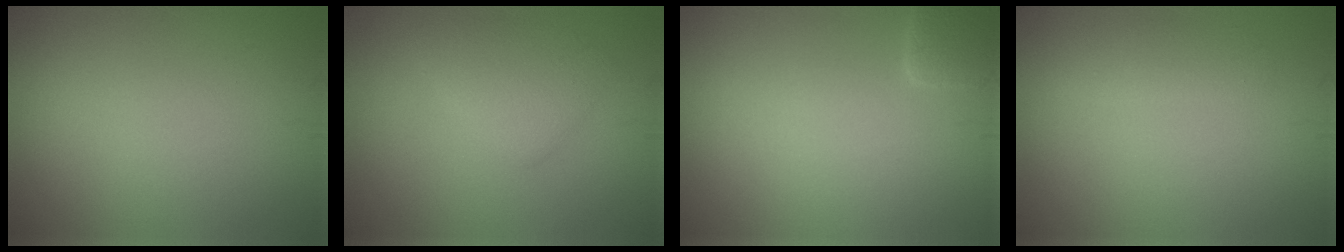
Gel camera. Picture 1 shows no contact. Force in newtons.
{"total": 2.6, "press": 2.6, "slide": 0.2}
{"total": 2.0, "press": 2.0, "slide": 0.3}
{"total": 1.6, "press": 1.6, "slide": 0.0}